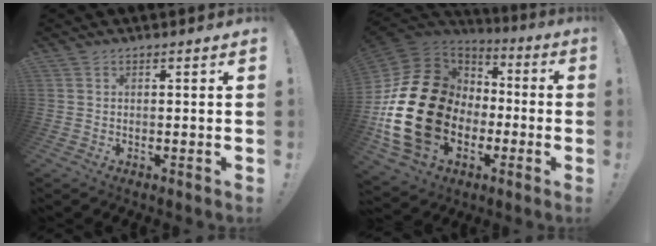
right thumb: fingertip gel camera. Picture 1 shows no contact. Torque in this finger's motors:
{"motor_torque": [2.40, 2.61, 2.17, -0.60, 0.90]}